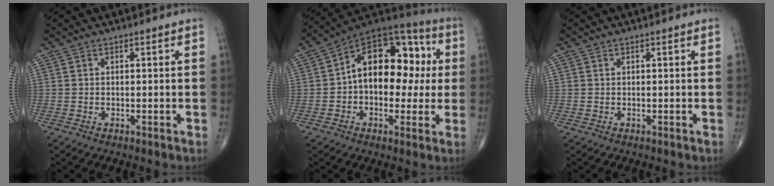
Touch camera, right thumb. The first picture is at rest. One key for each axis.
{"total": 18.9, "fx": 1.3, "fy": 12.0, "fz": 14.6, "tx": -0.174, "ty": 0.046, "tz": 0.009}
{"total": 0.0}